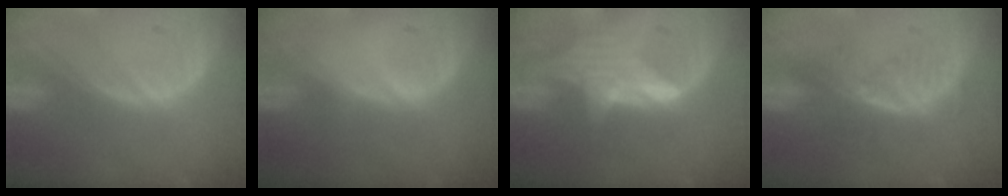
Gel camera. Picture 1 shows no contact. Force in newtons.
{"total": 0.0}
{"total": 6.0, "press": 6.0, "slide": 0.7}
{"total": 5.7, "press": 4.9, "slide": 2.9}